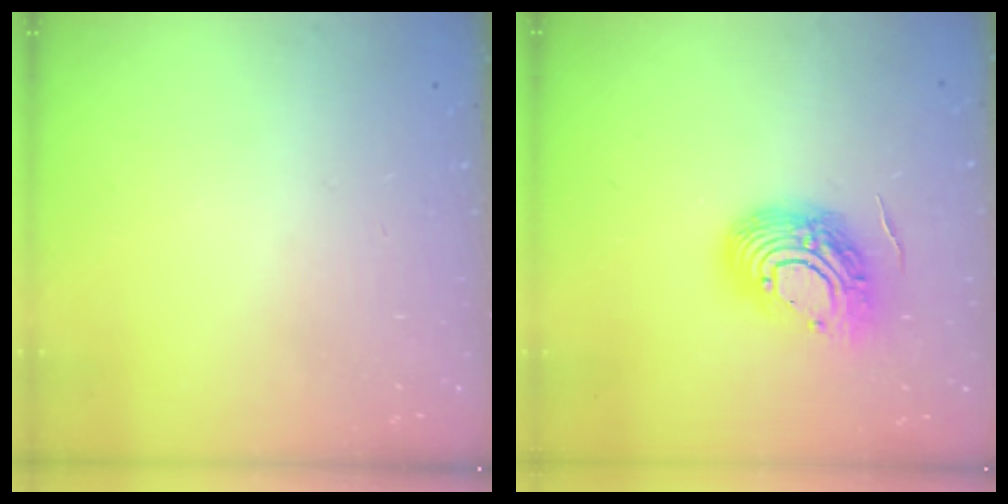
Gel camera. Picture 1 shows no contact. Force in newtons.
{"total": 14.5, "press": 14.5, "slide": 1.5}